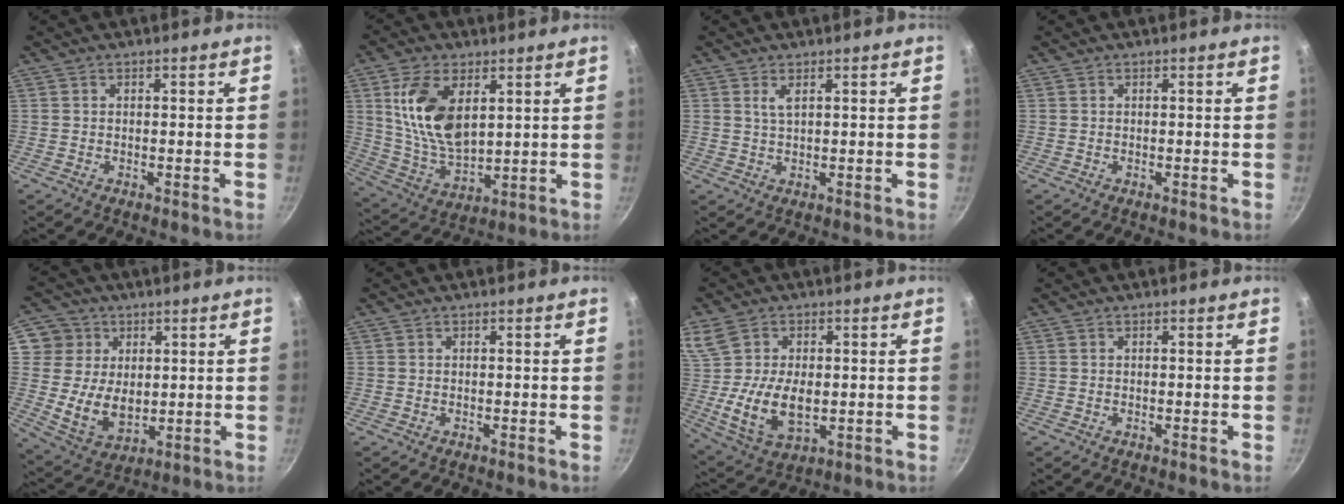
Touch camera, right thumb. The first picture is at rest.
{"total": 14.7, "force": [4.5, 8.1, 11.4], "torque": [-0.205, -0.025, 0.099]}
{"total": 2.1, "force": [1.0, 0.8, 1.6], "torque": [-0.032, -0.005, 0.021]}
{"total": 0.0}
{"total": 11.2, "force": [2.6, 9.8, 4.8], "torque": [-0.049, -0.019, 0.056]}
{"total": 0.0}
{"total": 12.7, "force": [0.1, 7.8, 10.0], "torque": [-0.184, -0.017, 0.006]}
{"total": 0.0}